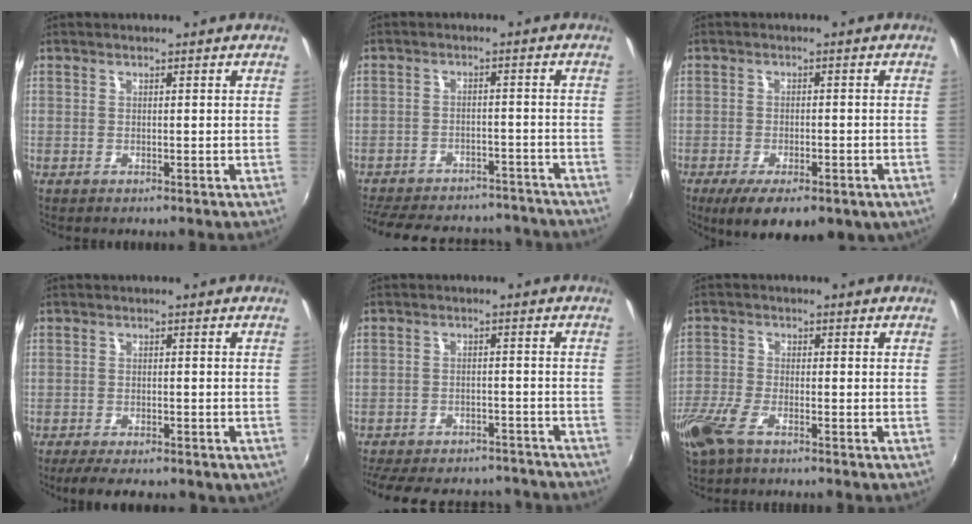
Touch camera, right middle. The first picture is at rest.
{"total": 20.9, "force": [-17.8, 8.5, 7.0], "torque": [-0.168, 0.039, -0.225]}
{"total": 11.7, "force": [-6.9, 4.7, 8.2], "torque": [-0.161, -0.038, -0.094]}
{"total": 7.7, "force": [-5.6, 2.7, 4.6], "torque": [-0.101, -0.020, -0.078]}
{"total": 18.9, "force": [-16.0, 7.9, 6.5], "torque": [-0.159, 0.028, -0.205]}
{"total": 7.3, "force": [-4.8, 2.7, 4.8], "torque": [-0.124, -0.015, -0.100]}